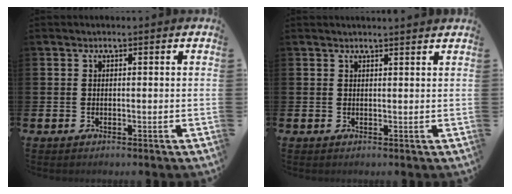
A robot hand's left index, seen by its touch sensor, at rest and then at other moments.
{"total": 1.1, "force": [1.1, -0.1, 0.1], "torque": [0.010, -0.008, 0.018]}